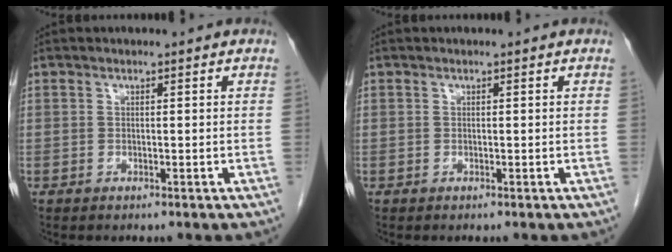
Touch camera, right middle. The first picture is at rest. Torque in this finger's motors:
{"motor_torque": [0.00, 0.00, 0.00, 0.00]}